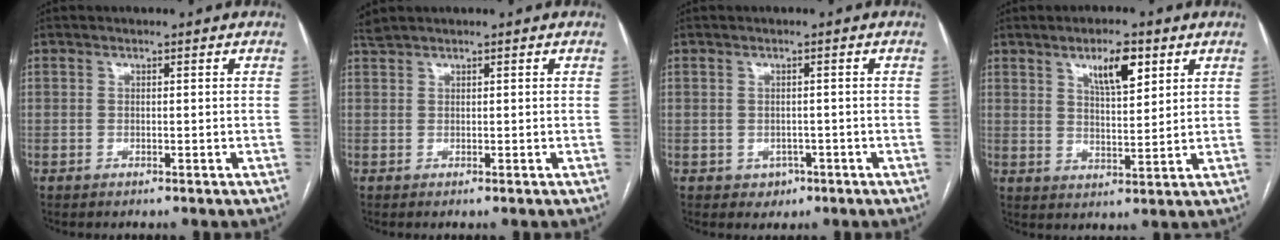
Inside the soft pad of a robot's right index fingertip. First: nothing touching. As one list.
[{"total": 1.4, "force": [1.2, -0.2, 0.7], "torque": [-0.018, 0.017, 0.028]}, {"total": 2.1, "force": [-0.9, 1.8, 0.7], "torque": [-0.002, 0.005, -0.006]}, {"total": 6.9, "force": [3.8, 1.9, 5.4], "torque": [-0.092, -0.001, 0.065]}]